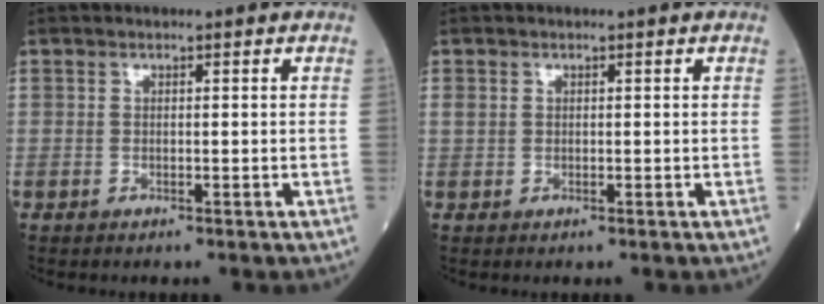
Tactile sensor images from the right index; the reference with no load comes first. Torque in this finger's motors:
{"motor_torque": [0.16, 0.14, 0.05, 0.00]}